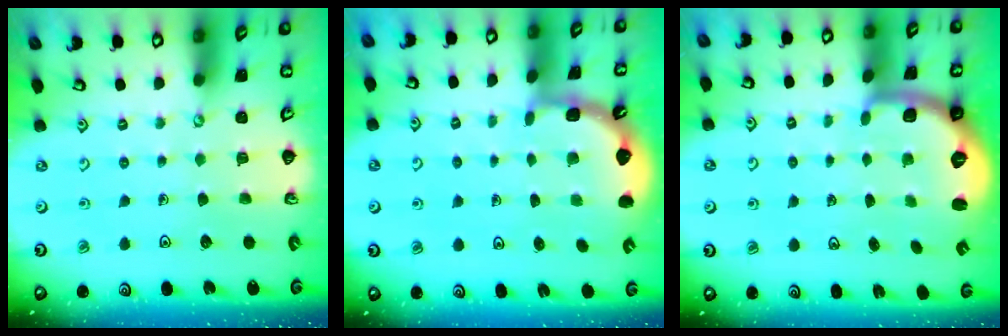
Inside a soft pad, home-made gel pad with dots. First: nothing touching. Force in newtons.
{"total": 2.0, "press": 2.0, "slide": 0.2}
{"total": 1.8, "press": 1.8, "slide": 0.5}